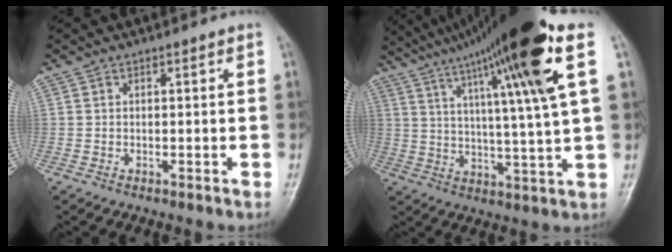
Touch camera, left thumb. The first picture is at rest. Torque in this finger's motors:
{"motor_torque": [1.09, 0.24, 1.91, -0.85, 0.26]}